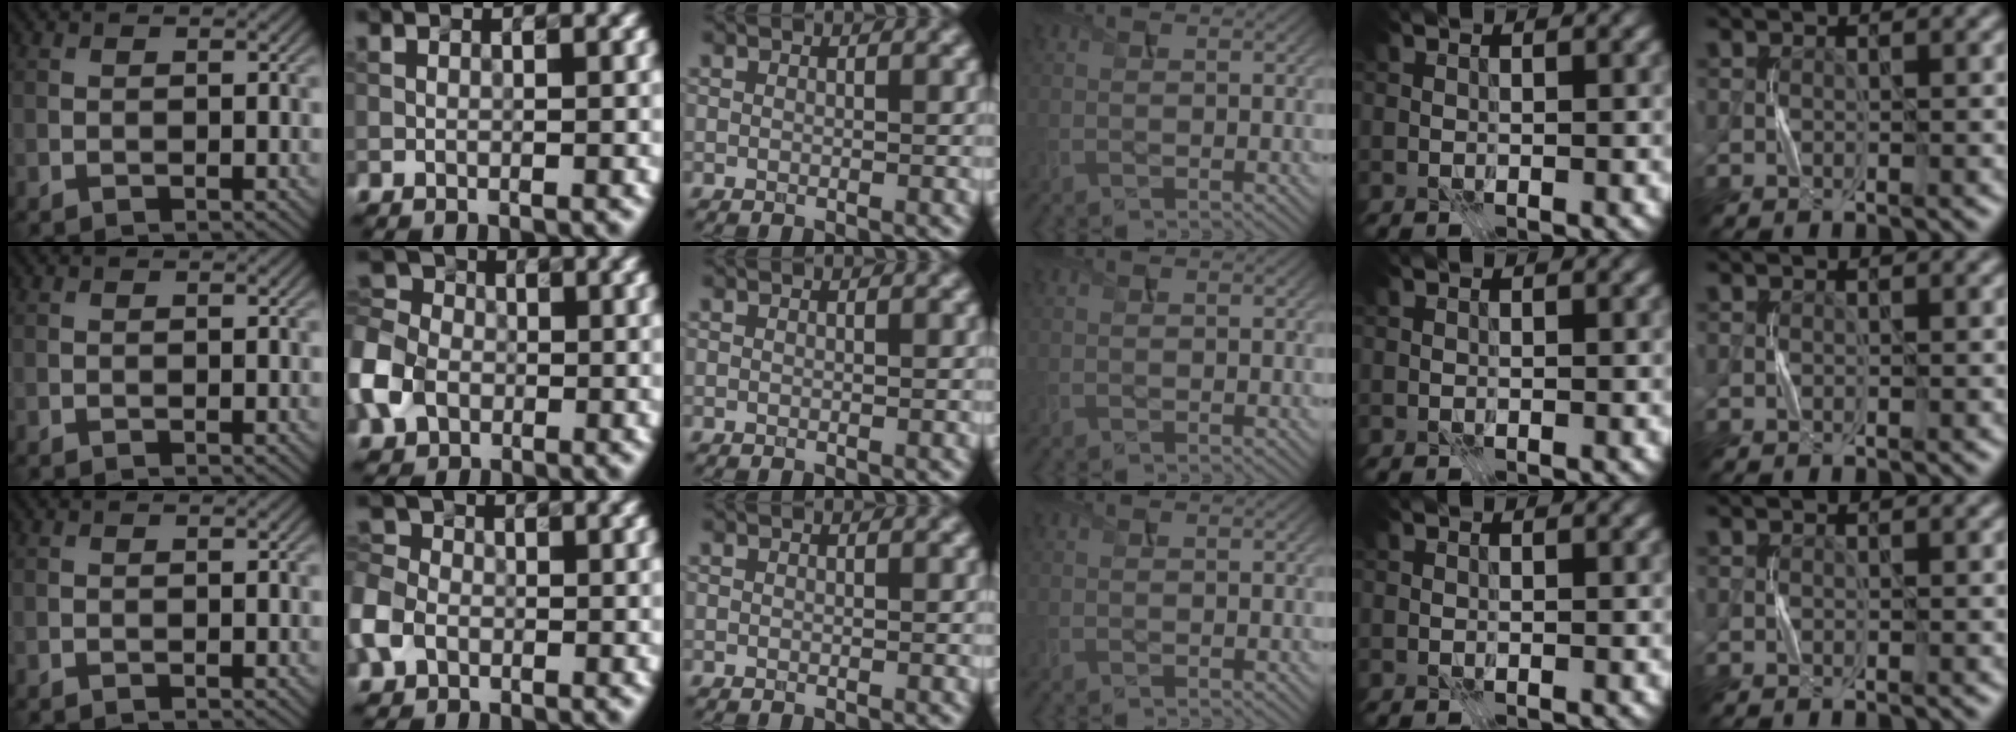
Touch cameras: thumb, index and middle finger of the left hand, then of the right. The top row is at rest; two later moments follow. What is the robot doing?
{"motion": "press", "object": "calculator"}